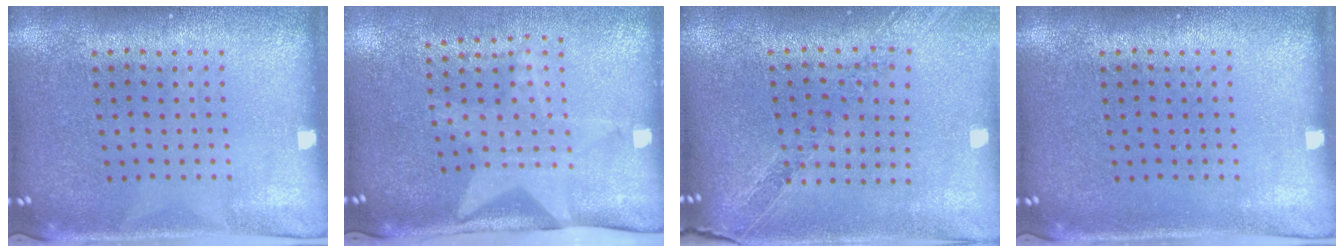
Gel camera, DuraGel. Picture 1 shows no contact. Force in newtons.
{"total": 2.1, "press": 1.5, "slide": 1.5}
{"total": 1.1, "press": 1.1, "slide": 0.1}
{"total": 0.0}